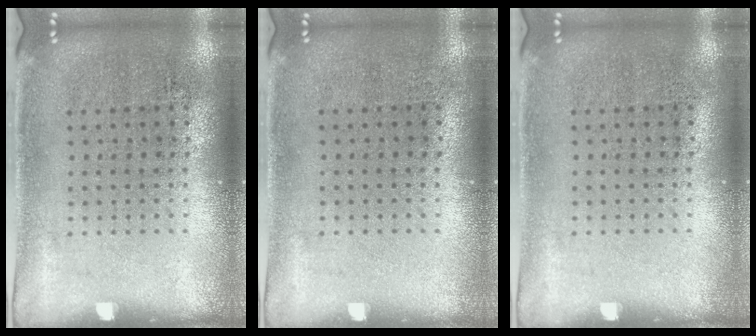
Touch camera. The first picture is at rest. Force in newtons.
{"total": 0.0}
{"total": 0.0}